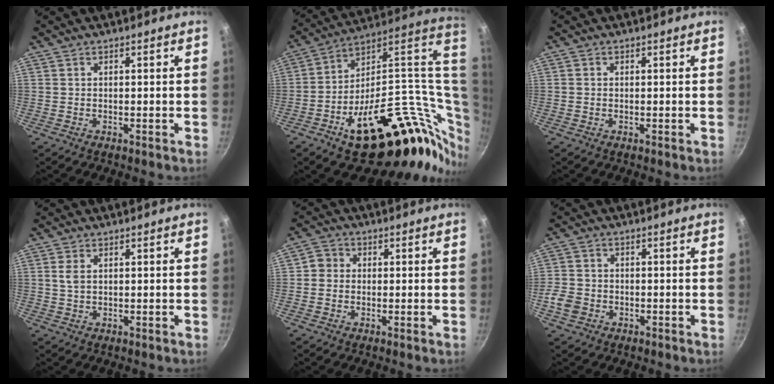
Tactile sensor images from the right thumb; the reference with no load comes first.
{"total": 32.2, "force": [5.1, 16.9, 26.9], "torque": [-0.355, -0.013, 0.100]}
{"total": 0.0}
{"total": 2.6, "force": [0.7, 1.7, 1.9], "torque": [-0.038, -0.002, 0.015]}
{"total": 3.4, "force": [-0.2, 3.2, 1.1], "torque": [-0.005, 0.004, -0.015]}
{"total": 5.3, "force": [-1.9, 4.3, 2.4], "torque": [-0.045, 0.019, -0.039]}